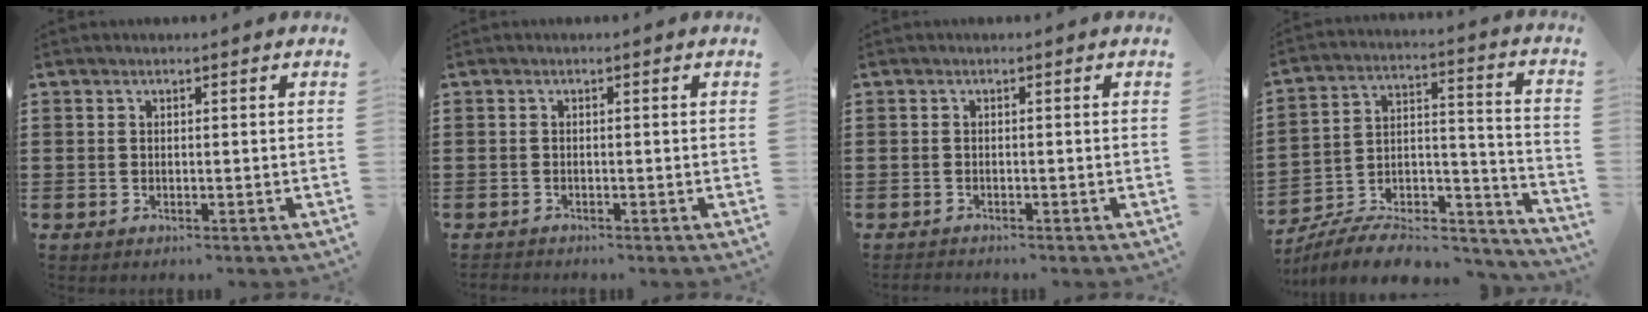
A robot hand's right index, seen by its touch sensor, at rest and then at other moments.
{"total": 0.6, "force": [-0.6, 0.1, 0.0], "torque": [-0.002, -0.001, -0.013]}
{"total": 0.7, "force": [-0.7, 0.0, 0.0], "torque": [-0.002, -0.001, -0.014]}
{"total": 7.7, "force": [-6.5, 2.6, 3.2], "torque": [-0.044, 0.014, -0.122]}